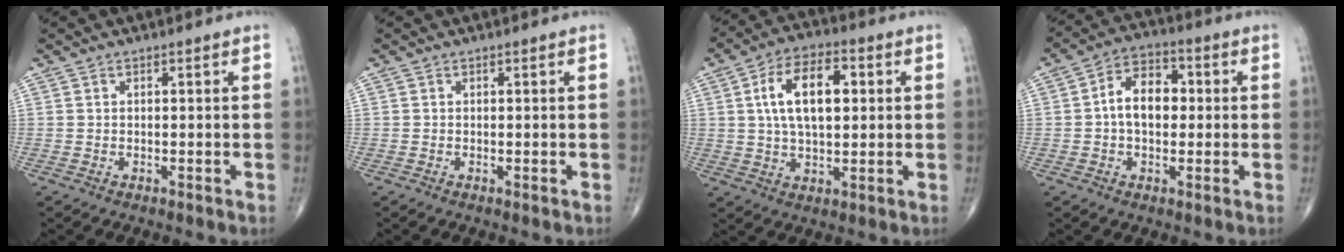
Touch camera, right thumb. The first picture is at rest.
{"total": 0.0}
{"total": 12.9, "force": [2.6, 6.7, 10.7], "torque": [-0.175, 0.007, 0.041]}
{"total": 9.0, "force": [0.4, 5.9, 6.8], "torque": [-0.097, 0.021, -0.003]}